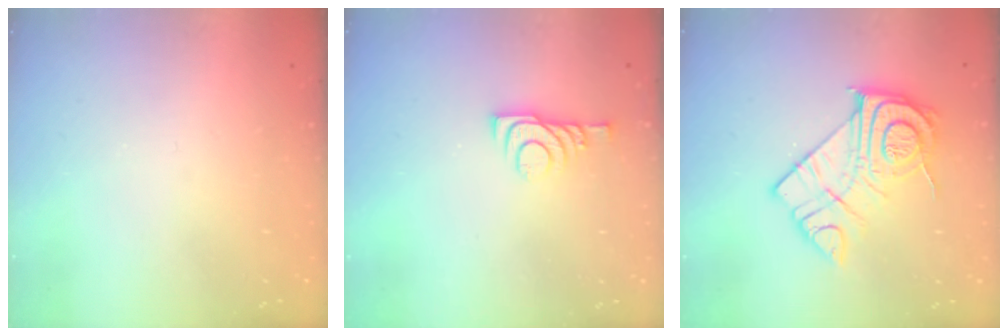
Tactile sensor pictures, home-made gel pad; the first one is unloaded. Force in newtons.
{"total": 6.7, "press": 6.7, "slide": 0.7}
{"total": 16.1, "press": 16.0, "slide": 1.4}